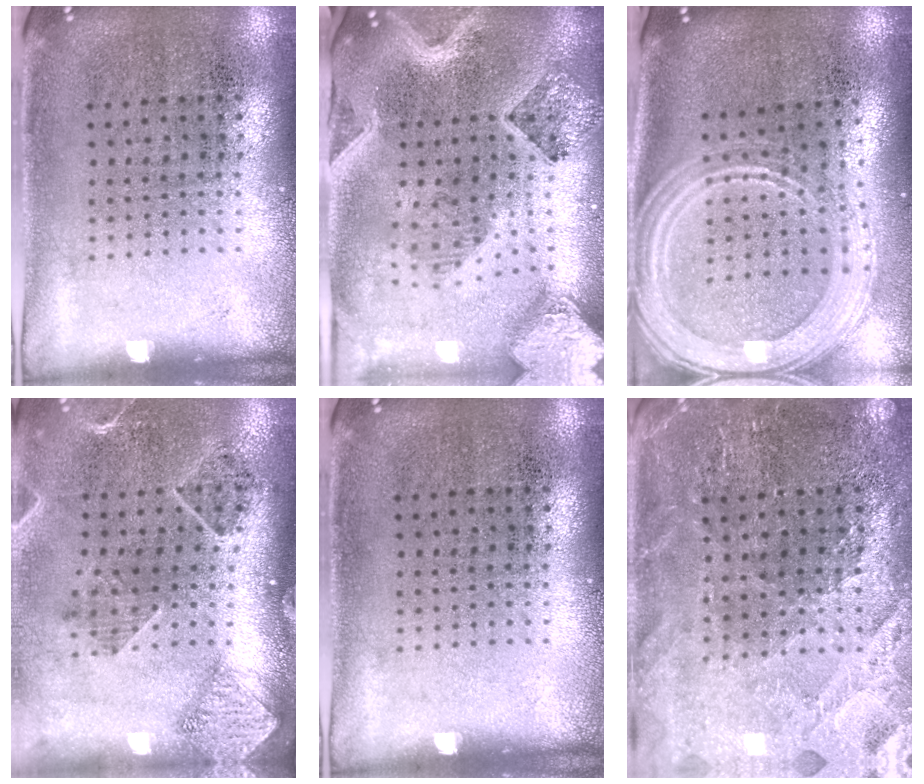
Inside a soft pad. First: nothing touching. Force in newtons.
{"total": 3.7, "press": 3.0, "slide": 2.2}
{"total": 3.0, "press": 2.5, "slide": 1.6}
{"total": 1.5, "press": 1.5, "slide": 0.2}
{"total": 0.0}
{"total": 2.7, "press": 2.7, "slide": 0.3}